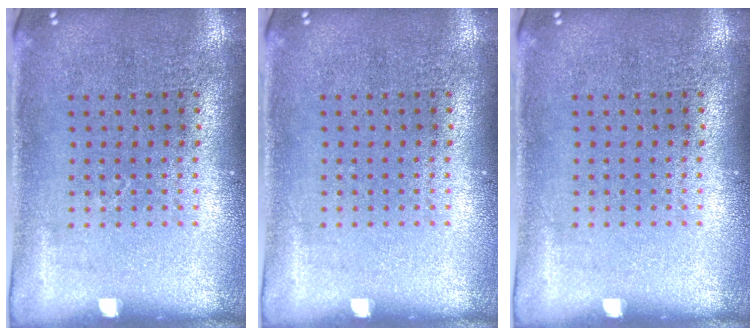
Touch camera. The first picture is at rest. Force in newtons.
{"total": 0.0}
{"total": 0.0}